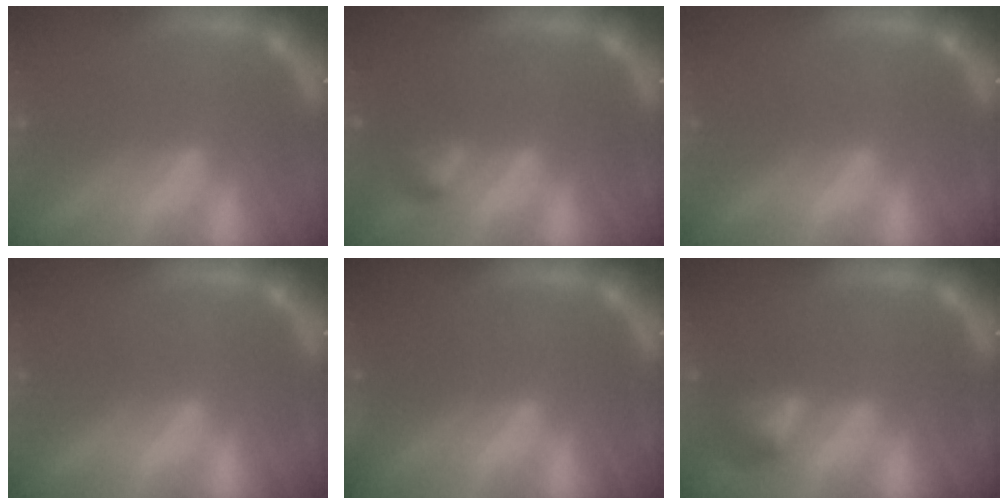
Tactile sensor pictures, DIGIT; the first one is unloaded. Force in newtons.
{"total": 1.4}
{"total": 0.0}
{"total": 0.0}
{"total": 2.4}
{"total": 2.4}